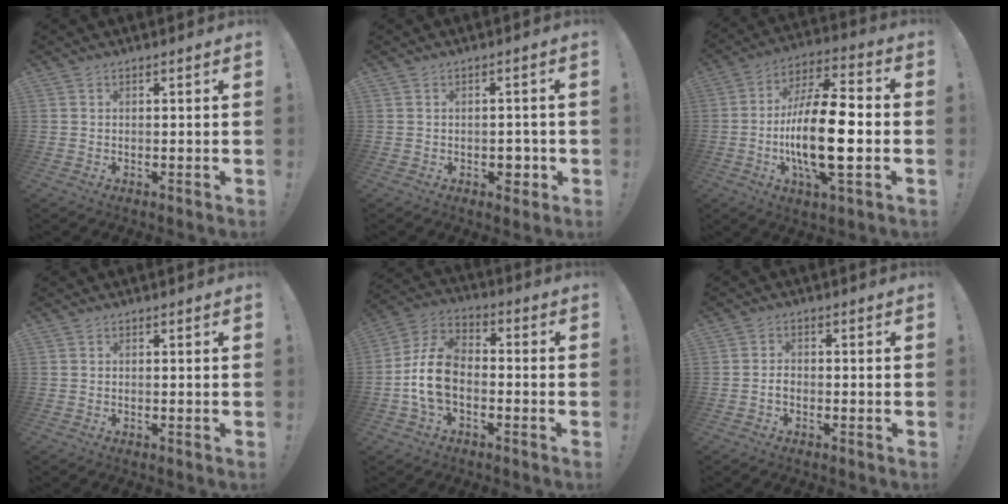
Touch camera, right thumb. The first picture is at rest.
{"total": 3.5, "force": [-1.0, 2.7, 2.0], "torque": [-0.016, 0.003, -0.018]}
{"total": 20.6, "force": [-3.4, 6.8, 19.2], "torque": [-0.357, 0.005, -0.058]}
{"total": 0.0}
{"total": 12.6, "force": [-3.2, 8.4, 8.8], "torque": [-0.183, 0.029, -0.055]}
{"total": 1.9, "force": [-1.0, 1.2, 1.2], "torque": [-0.026, 0.011, -0.016]}